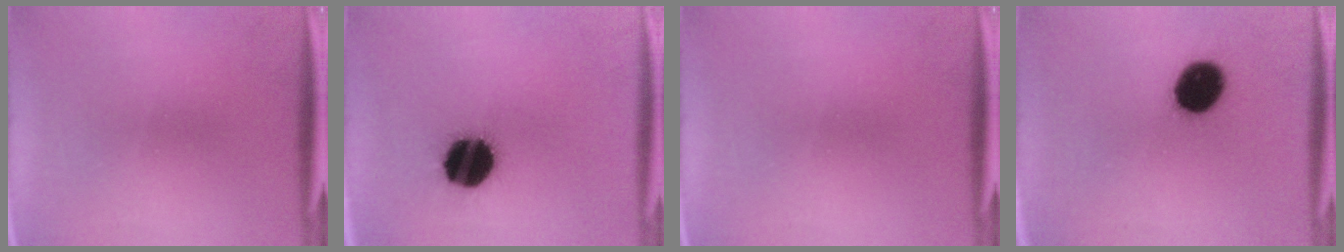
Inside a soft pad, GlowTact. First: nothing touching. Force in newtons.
{"total": 16.6}
{"total": 0.0}
{"total": 12.1}